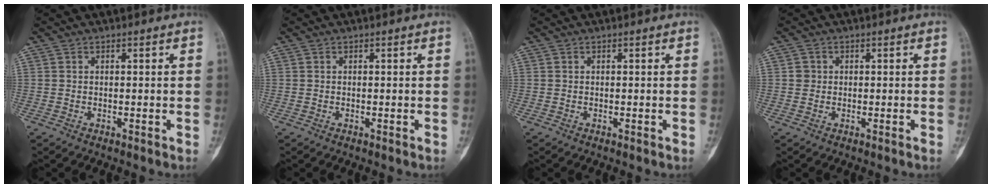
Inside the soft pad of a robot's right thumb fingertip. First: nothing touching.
{"total": 0.0}
{"total": 0.0}
{"total": 1.2, "force": [0.1, 1.2, 0.3], "torque": [0.000, 0.003, 0.000]}